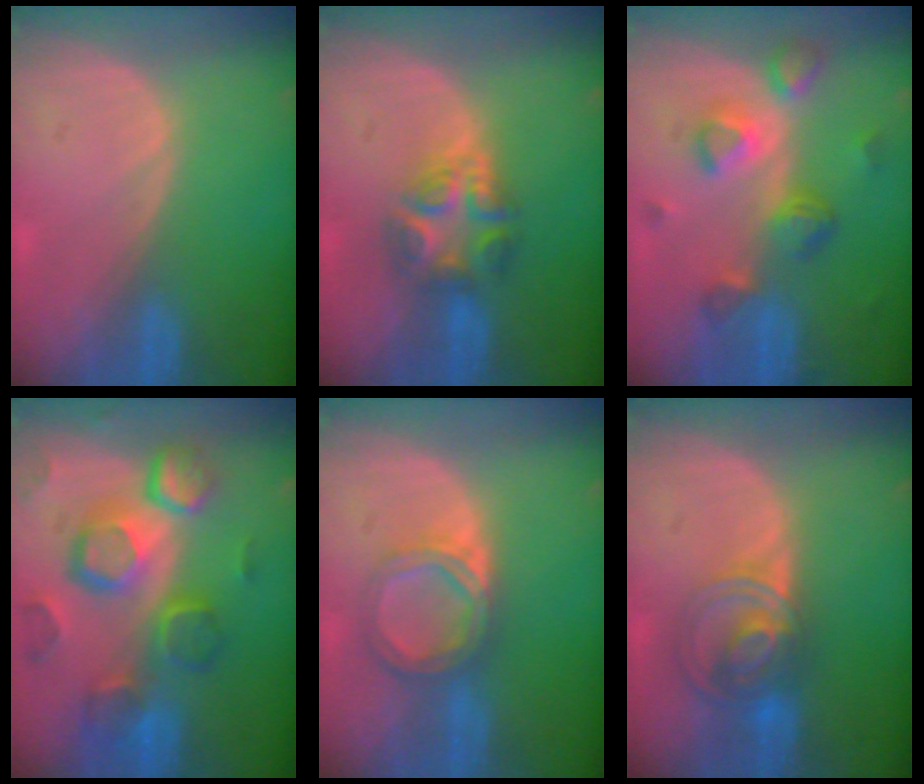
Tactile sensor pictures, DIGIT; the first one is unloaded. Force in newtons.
{"total": 6.5, "press": 6.1, "slide": 2.3}
{"total": 7.8, "press": 6.9, "slide": 3.6}
{"total": 12.3, "press": 10.6, "slide": 6.2}
{"total": 5.6, "press": 5.2, "slide": 1.9}
{"total": 7.2, "press": 6.3, "slide": 3.5}